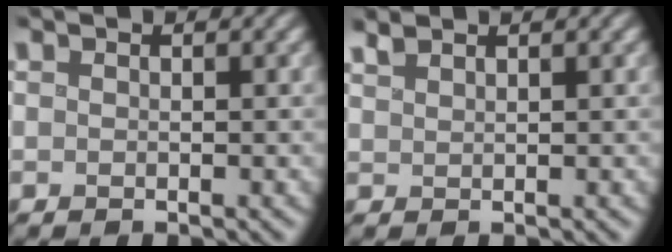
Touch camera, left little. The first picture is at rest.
{"total": 1.2, "force": [1.2, 0.1, 0.4], "torque": [-0.009, 0.006, 0.025]}